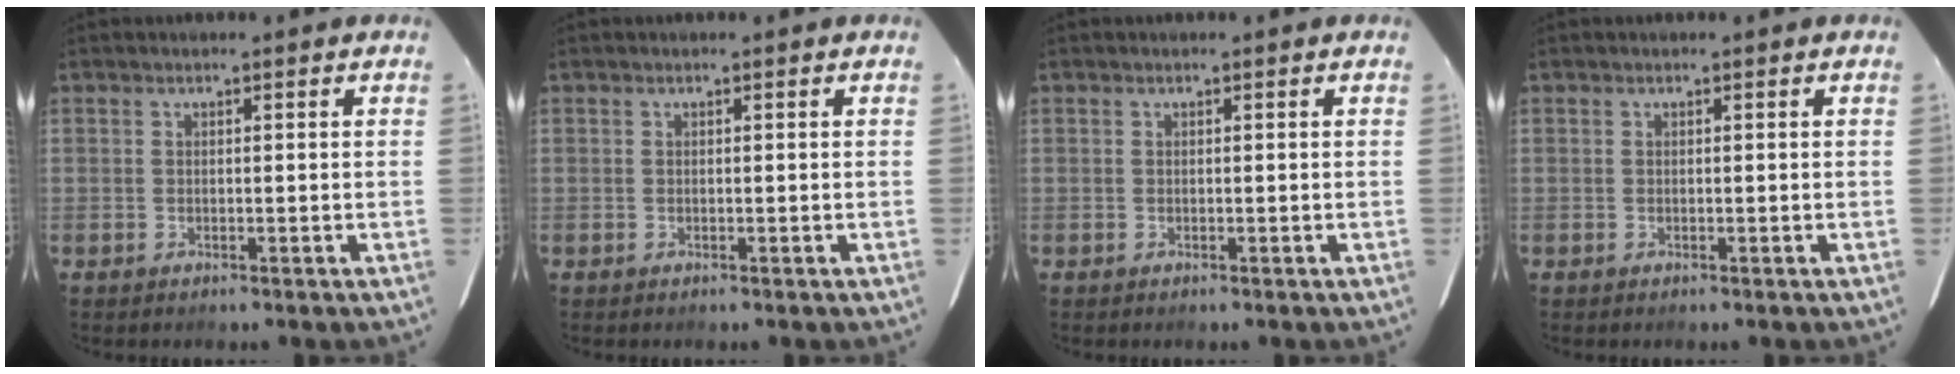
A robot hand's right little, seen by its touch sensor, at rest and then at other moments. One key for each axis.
{"total": 0.0}
{"total": 0.0}
{"total": 0.0}